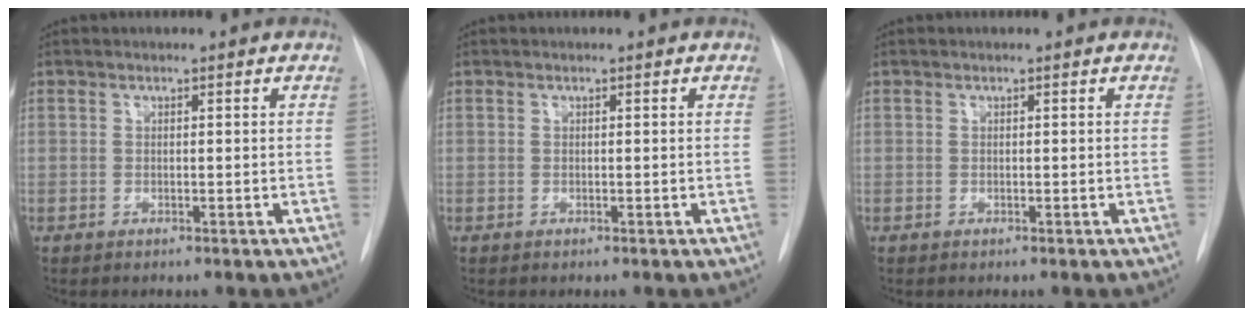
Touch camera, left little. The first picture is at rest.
{"total": 0.0}
{"total": 0.0}